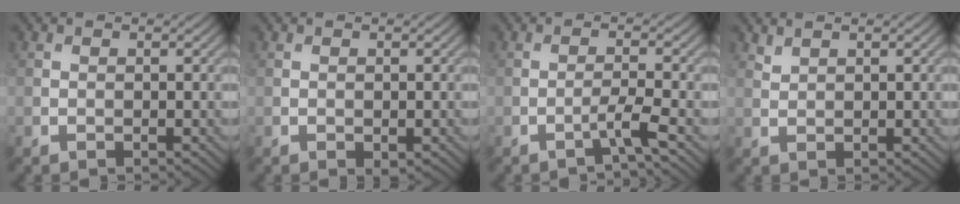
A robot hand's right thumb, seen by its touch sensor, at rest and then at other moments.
{"total": 0.9, "force": [-0.5, 0.4, 0.6], "torque": [-0.009, -0.004, -0.006]}
{"total": 2.5, "force": [-1.5, 0.0, 2.1], "torque": [-0.037, 0.011, -0.039]}
{"total": 1.1, "force": [1.1, 0.1, 0.3], "torque": [-0.012, 0.002, 0.026]}